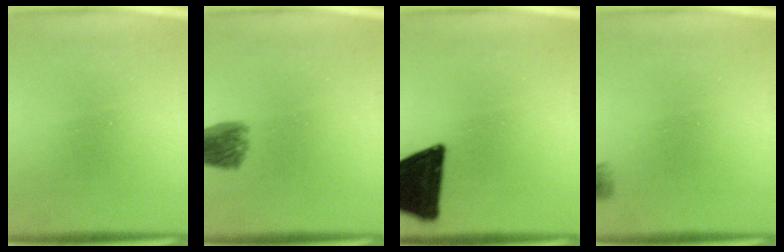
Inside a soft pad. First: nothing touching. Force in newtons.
{"total": 7.2}
{"total": 18.5}
{"total": 2.9}